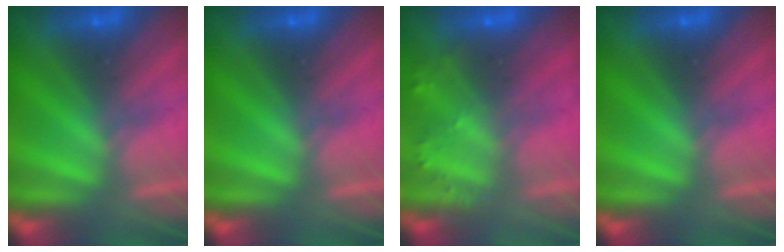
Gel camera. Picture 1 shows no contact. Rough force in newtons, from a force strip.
{"total": 0.0}
{"total": 2.3}
{"total": 0.0}